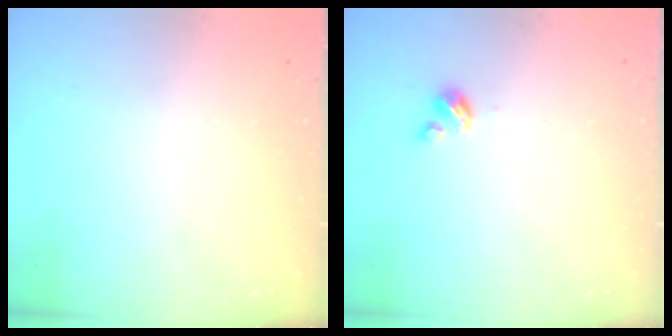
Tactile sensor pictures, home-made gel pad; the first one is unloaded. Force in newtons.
{"total": 2.7, "press": 2.7, "slide": 0.3}